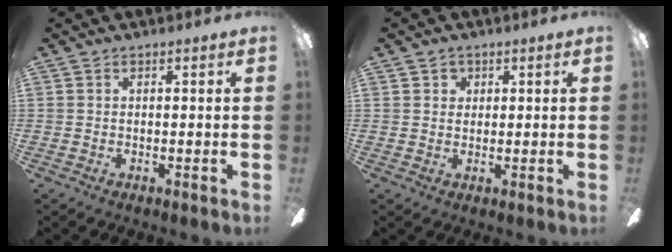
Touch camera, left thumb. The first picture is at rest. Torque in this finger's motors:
{"motor_torque": [-0.28, -0.20, 0.00, 0.04, 0.00]}